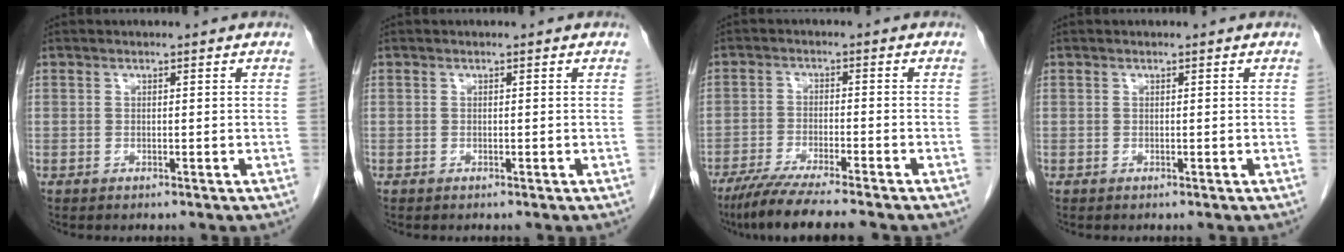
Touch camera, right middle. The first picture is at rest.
{"total": 0.0}
{"total": 9.6, "force": [-7.9, -0.2, 5.4], "torque": [-0.085, -0.028, -0.130]}
{"total": 0.0}